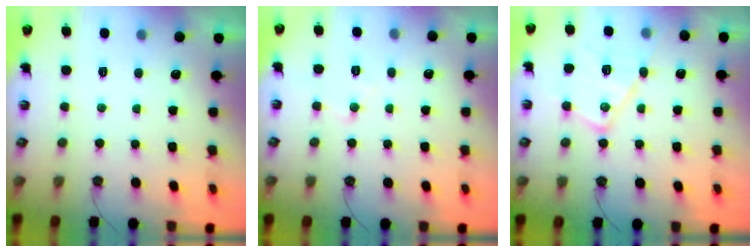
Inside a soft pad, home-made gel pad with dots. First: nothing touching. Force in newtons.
{"total": 6.5, "press": 6.5, "slide": 0.5}
{"total": 15.2, "press": 15.2, "slide": 0.7}